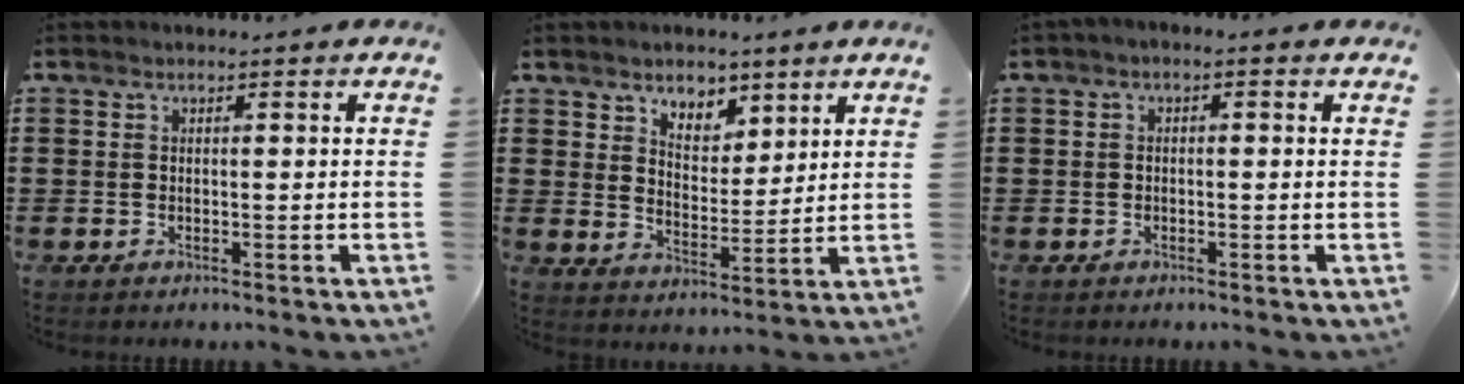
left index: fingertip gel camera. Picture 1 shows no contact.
{"total": 4.7, "force": [3.8, 2.8, 0.2], "torque": [-0.019, -0.008, 0.067]}
{"total": 0.8, "force": [-0.6, 0.2, 0.6], "torque": [-0.011, -0.002, -0.011]}